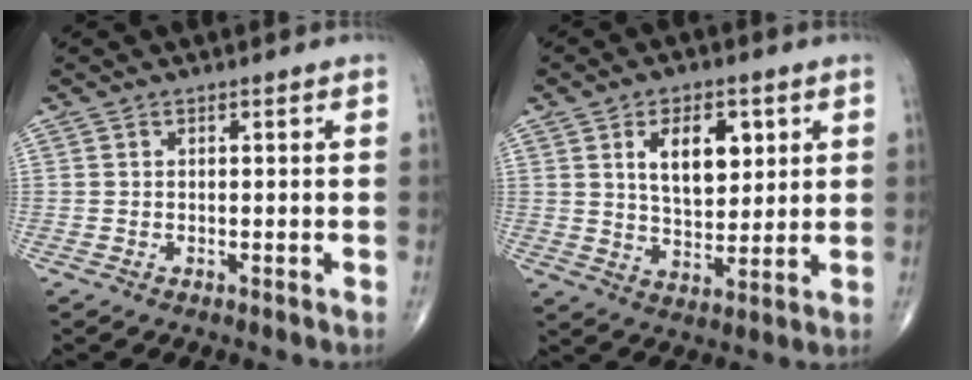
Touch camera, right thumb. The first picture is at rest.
{"total": 10.7, "force": [3.6, 6.1, 8.1], "torque": [-0.097, -0.019, 0.065]}